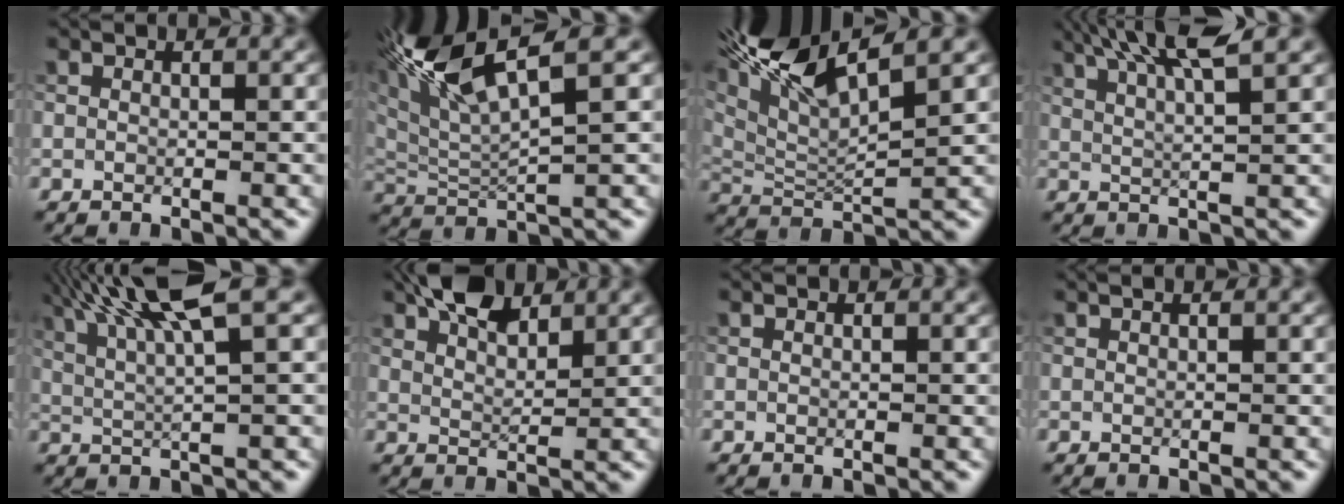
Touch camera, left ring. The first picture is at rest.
{"total": 8.8, "force": [5.2, 2.0, 6.8], "torque": [-0.149, 0.022, 0.098]}
{"total": 9.7, "force": [6.0, 2.5, 7.3], "torque": [-0.150, 0.017, 0.112]}
{"total": 6.6, "force": [4.1, 1.0, 5.0], "torque": [-0.071, 0.020, 0.051]}
{"total": 7.4, "force": [4.1, 1.0, 6.1], "torque": [-0.101, 0.019, 0.076]}
{"total": 4.8, "force": [3.5, 1.8, 2.7], "torque": [-0.047, 0.008, 0.061]}
{"total": 0.0}
{"total": 0.0}